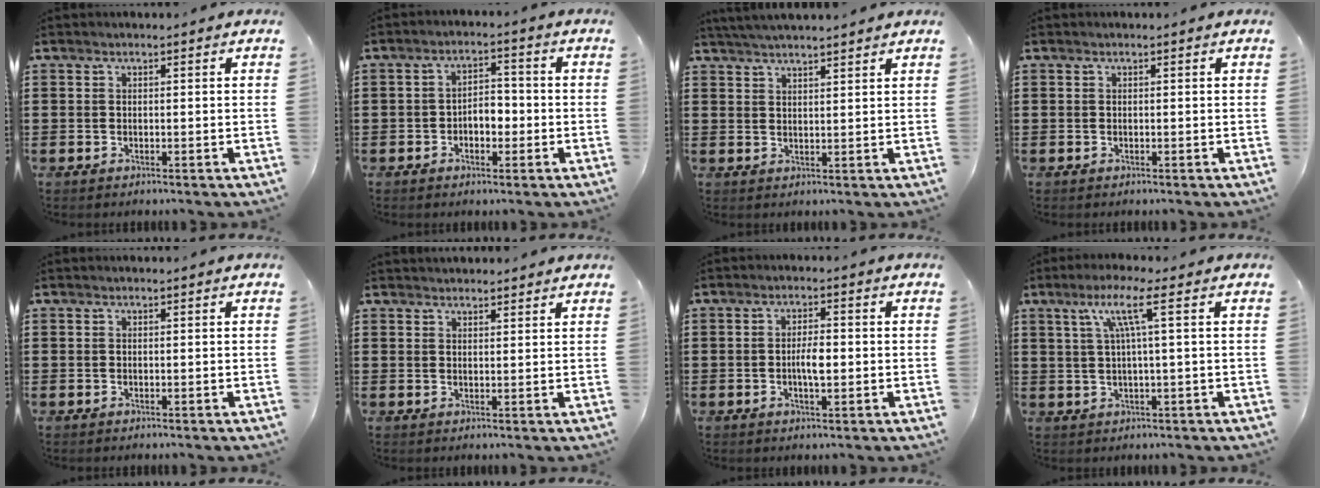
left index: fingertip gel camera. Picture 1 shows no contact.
{"total": 3.6, "force": [-1.3, 2.1, 2.6], "torque": [-0.051, 0.007, -0.028]}
{"total": 3.0, "force": [2.9, -0.4, 0.6], "torque": [-0.018, -0.005, 0.053]}
{"total": 0.0}
{"total": 0.0}
{"total": 1.8, "force": [1.8, 0.1, 0.0], "torque": [-0.003, 0.000, 0.035]}
{"total": 3.7, "force": [-0.4, 1.2, 3.5], "torque": [-0.057, 0.001, -0.011]}
{"total": 6.4, "force": [2.0, 0.0, 6.0], "torque": [-0.122, 0.002, 0.027]}